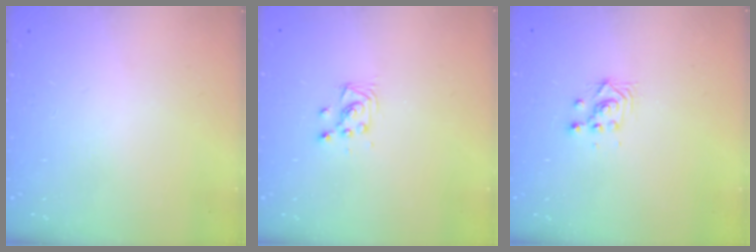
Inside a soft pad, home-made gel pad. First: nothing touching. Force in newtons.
{"total": 4.3, "press": 4.2, "slide": 0.5}
{"total": 3.0, "press": 3.0, "slide": 0.1}